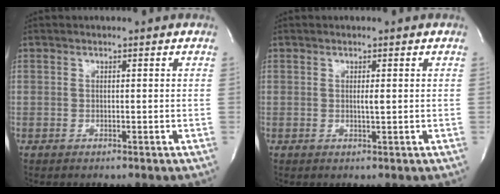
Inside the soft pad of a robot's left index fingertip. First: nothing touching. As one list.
[{"total": 0.9, "force": [-0.1, -0.1, 0.9], "torque": [-0.023, -0.009, 0.000]}]